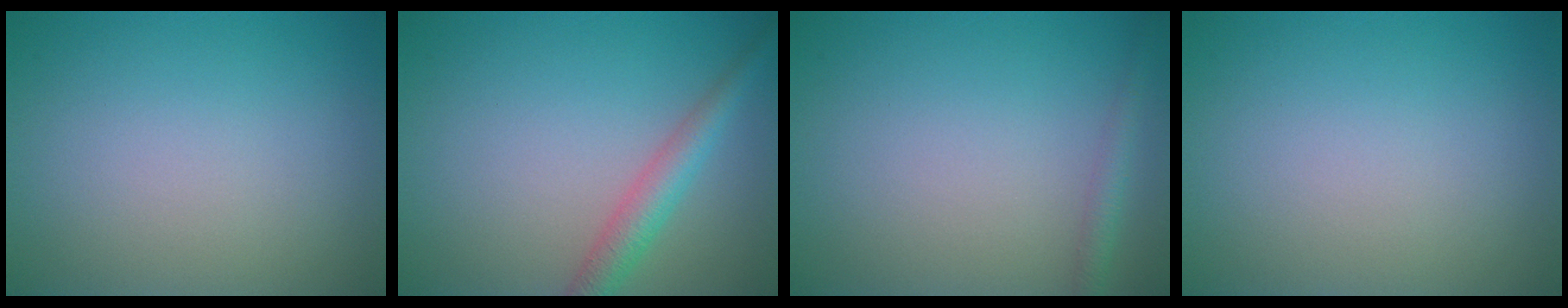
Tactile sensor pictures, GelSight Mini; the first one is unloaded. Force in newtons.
{"total": 3.0, "press": 3.0, "slide": 0.1}
{"total": 1.5, "press": 1.5, "slide": 0.1}
{"total": 0.0}